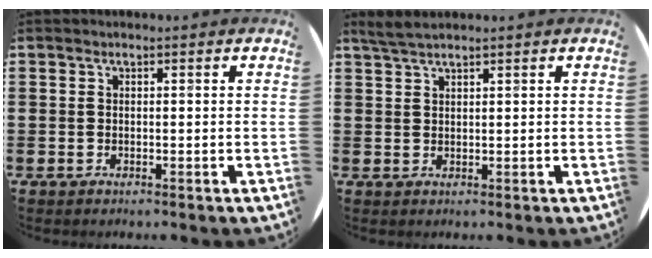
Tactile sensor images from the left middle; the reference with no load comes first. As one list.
[{"total": 2.2, "force": [2.0, 0.1, 1.0], "torque": [-0.023, 0.003, 0.037]}]